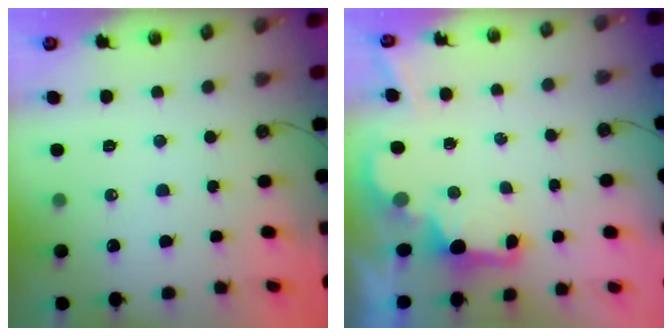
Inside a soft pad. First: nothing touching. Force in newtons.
{"total": 2.1, "press": 2.0, "slide": 0.7}